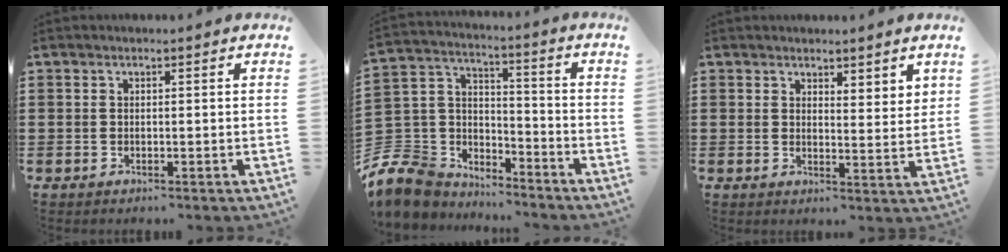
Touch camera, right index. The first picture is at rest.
{"total": 8.3, "force": [-6.3, 5.2, 1.4], "torque": [-0.085, -0.005, -0.129]}
{"total": 2.6, "force": [2.5, 0.6, 0.0], "torque": [-0.009, -0.001, 0.048]}